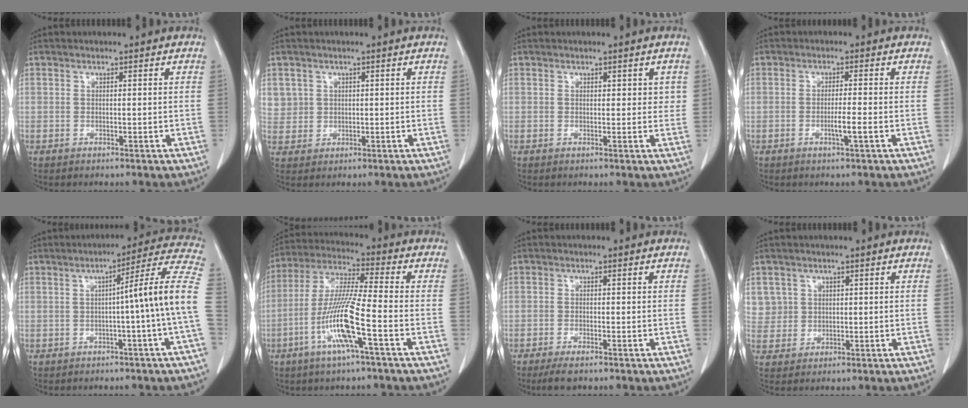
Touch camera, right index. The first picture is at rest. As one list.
[{"total": 3.8, "force": [1.6, 3.5, 0.1], "torque": [0.009, 0.004, 0.034]}, {"total": 2.2, "force": [0.8, 1.3, 1.6], "torque": [-0.011, 0.003, 0.008]}, {"total": 2.5, "force": [-0.9, -0.3, 2.4], "torque": [-0.045, -0.004, -0.015]}, {"total": 10.9, "force": [-1.2, -2.2, 10.6], "torque": [-0.130, 0.018, -0.021]}, {"total": 11.9, "force": [-4.3, -0.1, 11.1], "torque": [-0.233, -0.006, -0.088]}, {"total": 3.1, "force": [-2.3, 0.6, 2.0], "torque": [-0.038, -0.006, -0.040]}, {"total": 4.3, "force": [1.7, 4.0, -0.1], "torque": [0.015, 0.005, 0.037]}]